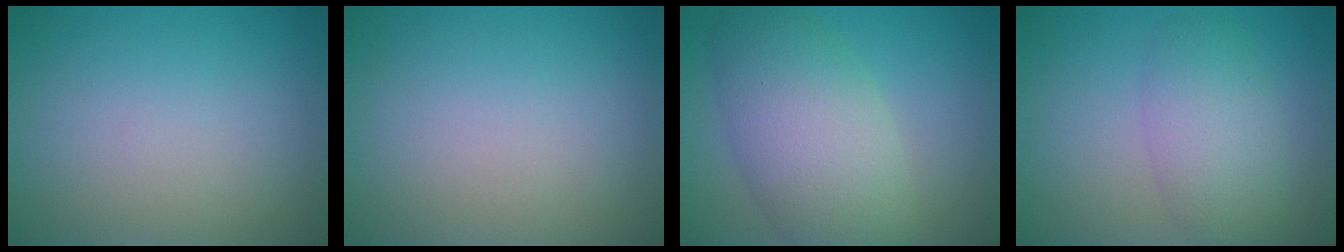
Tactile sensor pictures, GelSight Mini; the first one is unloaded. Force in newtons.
{"total": 0.0}
{"total": 8.0, "press": 8.0, "slide": 0.3}
{"total": 4.4, "press": 4.4, "slide": 0.1}